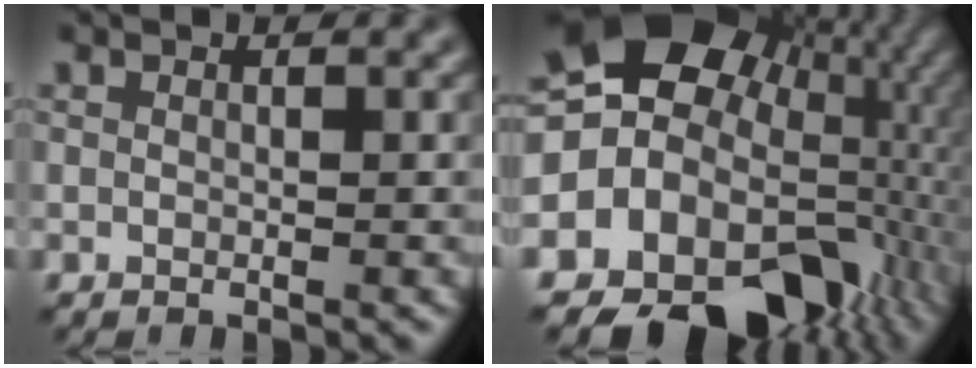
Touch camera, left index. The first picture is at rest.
{"total": 17.8, "force": [0.0, 13.8, 11.2], "torque": [-0.174, -0.006, 0.023]}